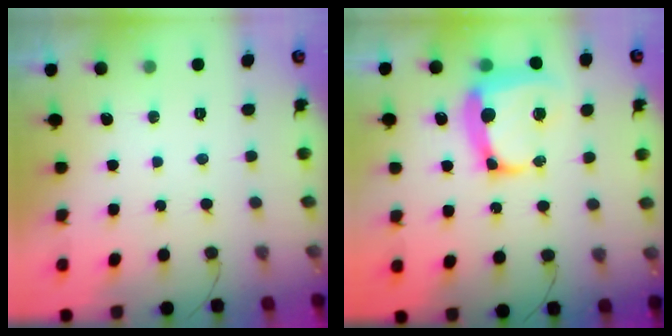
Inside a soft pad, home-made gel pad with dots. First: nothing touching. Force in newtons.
{"total": 15.5, "press": 15.3, "slide": 1.9}